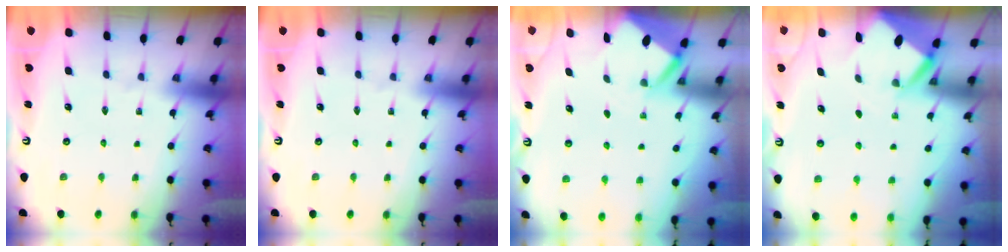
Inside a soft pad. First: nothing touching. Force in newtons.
{"total": 0.0}
{"total": 2.7, "press": 2.7, "slide": 0.3}
{"total": 2.8, "press": 2.8, "slide": 0.2}